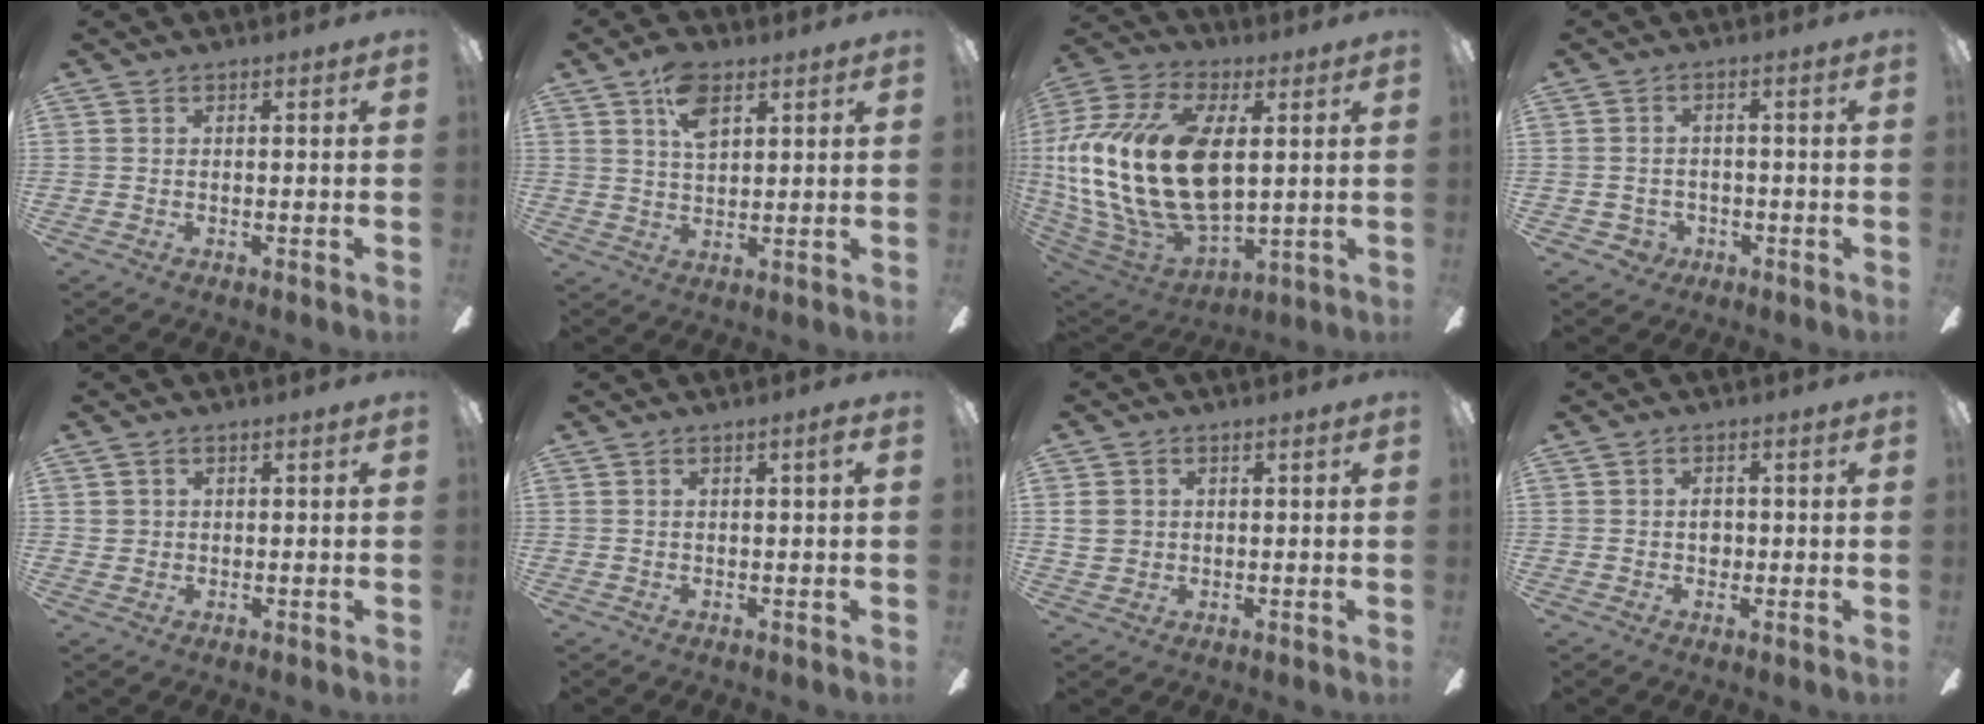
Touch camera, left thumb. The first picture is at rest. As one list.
[{"total": 8.2, "force": [4.3, 4.3, 5.5], "torque": [-0.094, -0.003, 0.076]}, {"total": 25.7, "force": [3.1, 14.3, 21.1], "torque": [-0.472, -0.007, 0.057]}, {"total": 3.1, "force": [-1.0, 2.8, 0.7], "torque": [-0.014, 0.004, -0.019]}, {"total": 1.6, "force": [0.4, 1.5, 0.3], "torque": [-0.008, 0.005, 0.006]}, {"total": 1.6, "force": [0.6, 0.1, 1.5], "torque": [-0.028, 0.003, 0.009]}, {"total": 4.1, "force": [0.6, 3.7, 1.6], "torque": [-0.021, 0.002, 0.009]}, {"total": 2.5, "force": [0.1, 2.0, 1.6], "torque": [-0.022, 0.003, -0.001]}]